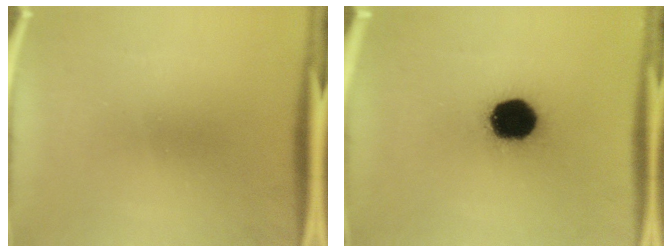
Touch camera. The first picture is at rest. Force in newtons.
{"total": 16.2}